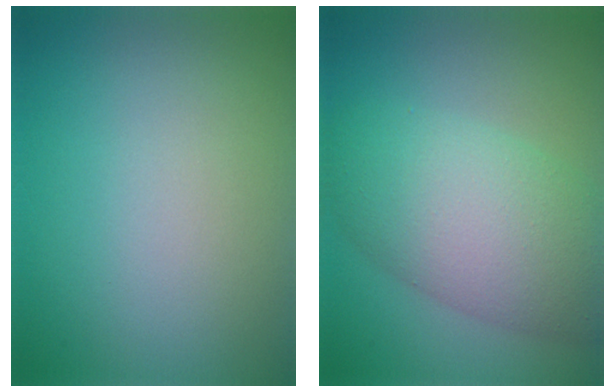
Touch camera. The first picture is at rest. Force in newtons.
{"total": 8.4, "press": 8.4, "slide": 0.4}